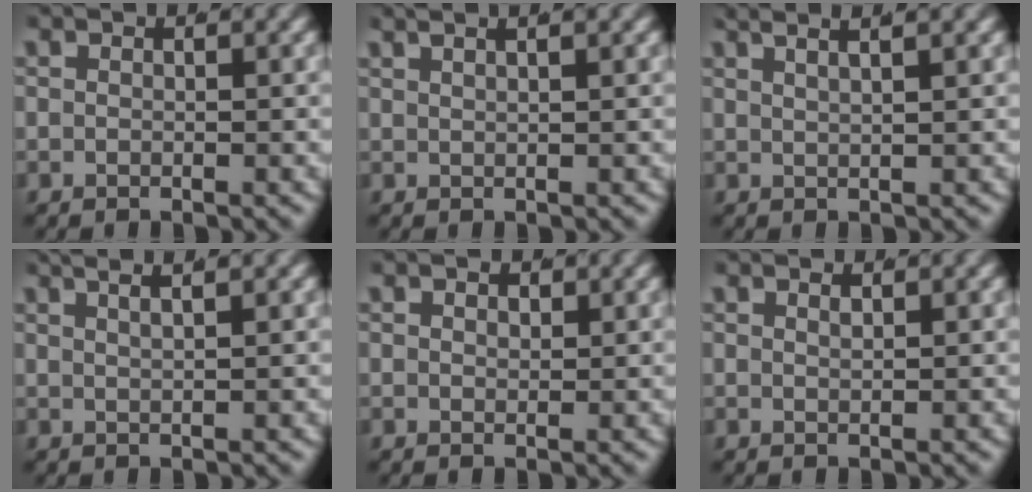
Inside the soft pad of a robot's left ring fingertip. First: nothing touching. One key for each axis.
{"total": 3.2, "fx": 2.5, "fy": 0.5, "fz": 2.0, "tx": -0.020, "ty": 0.013, "tz": 0.040}
{"total": 4.6, "fx": 3.5, "fy": 0.8, "fz": 2.9, "tx": -0.036, "ty": 0.011, "tz": 0.057}
{"total": 4.0, "fx": 2.9, "fy": 0.8, "fz": 2.6, "tx": -0.028, "ty": 0.012, "tz": 0.046}
{"total": 0.8, "fx": 0.4, "fy": 0.4, "fz": 0.5, "tx": -0.007, "ty": -0.012, "tz": 0.014}
{"total": 0.7, "fx": 0.4, "fy": -0.3, "fz": 0.4, "tx": -0.004, "ty": -0.008, "tz": 0.014}